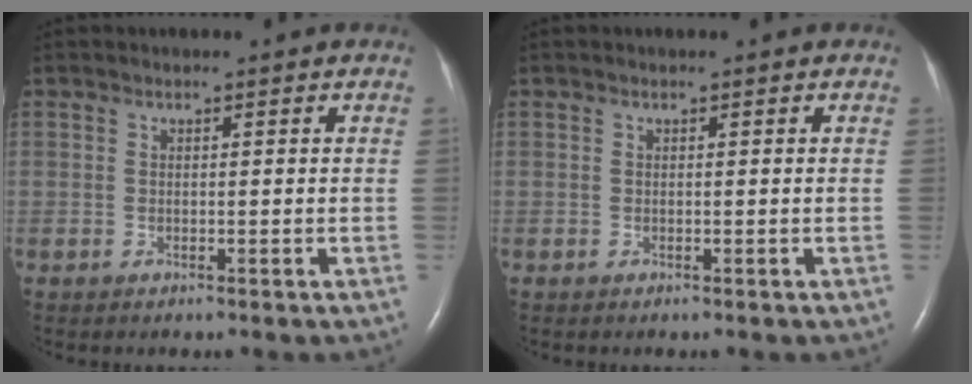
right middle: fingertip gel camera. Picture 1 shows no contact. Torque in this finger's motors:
{"motor_torque": [0.00, 0.00, 0.00, 0.00]}